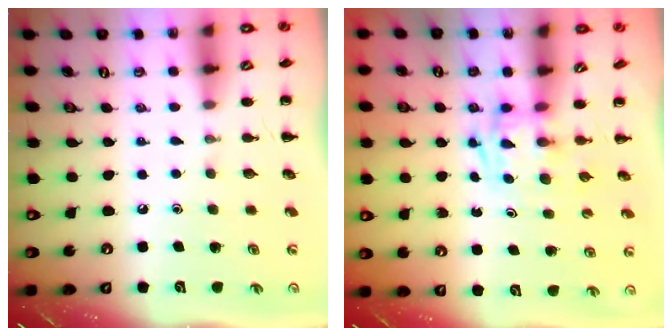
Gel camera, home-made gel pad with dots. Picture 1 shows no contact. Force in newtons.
{"total": 2.9, "press": 2.9, "slide": 0.1}